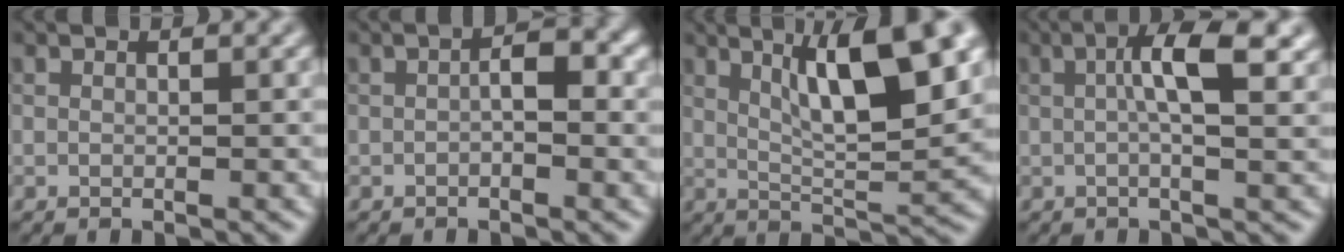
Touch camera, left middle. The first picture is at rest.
{"total": 2.2, "force": [-0.3, 0.8, 2.0], "torque": [-0.035, 0.005, -0.009]}
{"total": 10.0, "force": [4.1, 2.6, 8.7], "torque": [-0.127, 0.008, 0.067]}
{"total": 5.6, "force": [1.2, 1.3, 5.3], "torque": [-0.086, 0.008, 0.015]}